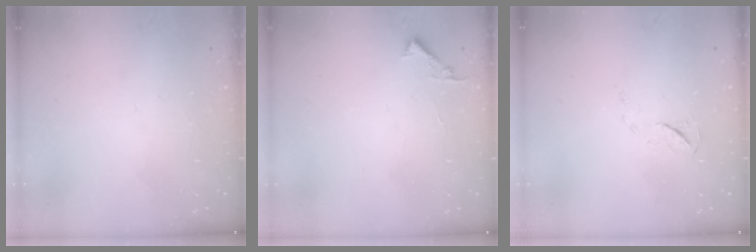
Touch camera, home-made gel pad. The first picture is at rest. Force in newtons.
{"total": 3.4, "press": 3.4, "slide": 0.4}
{"total": 5.2, "press": 5.1, "slide": 0.8}